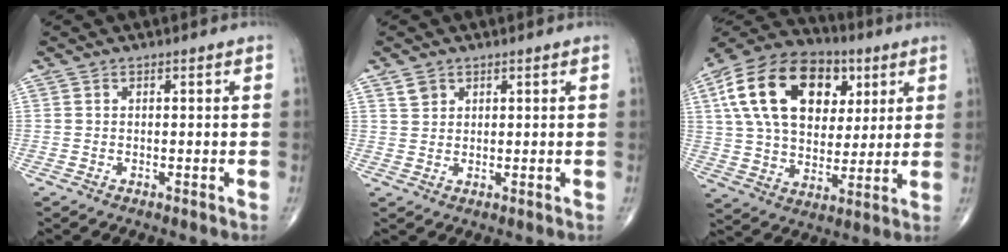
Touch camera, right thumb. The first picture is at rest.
{"total": 2.4, "force": [1.5, 1.7, 0.7], "torque": [0.000, -0.004, 0.027]}
{"total": 24.0, "force": [7.8, 15.7, 16.4], "torque": [-0.279, 0.003, 0.129]}